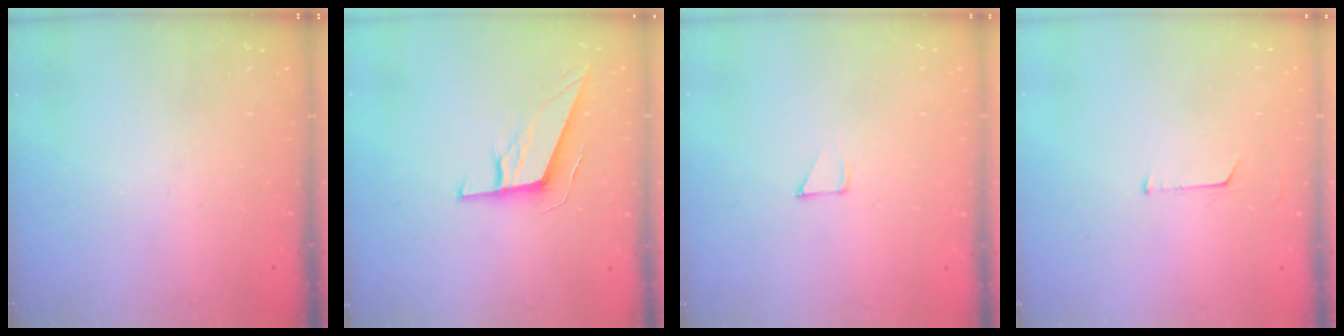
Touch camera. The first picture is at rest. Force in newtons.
{"total": 11.2, "press": 11.0, "slide": 2.4}
{"total": 2.8, "press": 2.8, "slide": 0.2}
{"total": 4.6, "press": 4.6, "slide": 0.3}